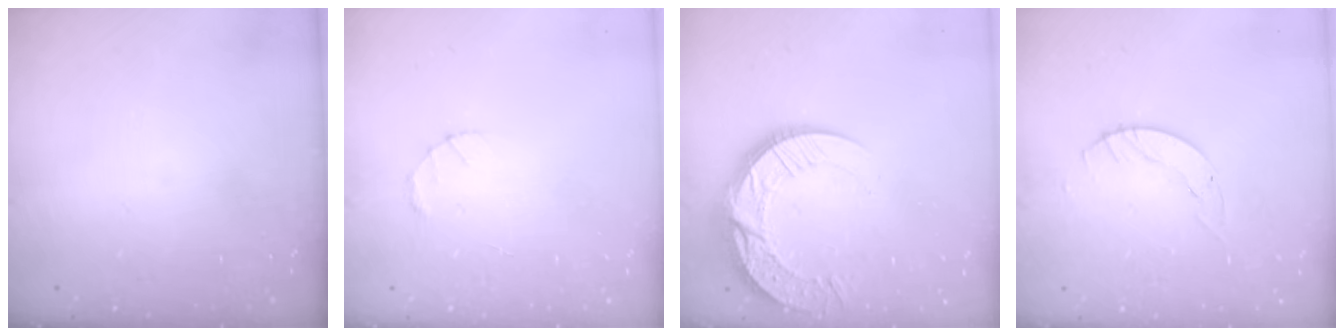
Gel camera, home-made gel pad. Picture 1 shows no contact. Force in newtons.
{"total": 1.5, "press": 1.5, "slide": 0.3}
{"total": 15.3, "press": 15.2, "slide": 1.4}
{"total": 3.1, "press": 3.1, "slide": 0.4}